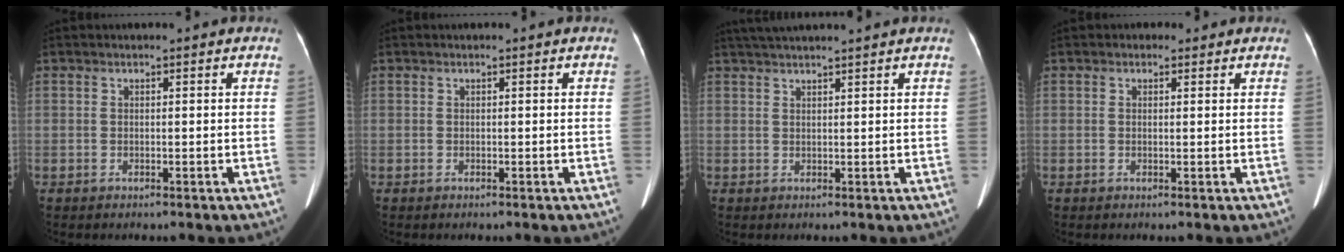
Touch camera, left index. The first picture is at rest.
{"total": 0.0}
{"total": 6.9, "force": [6.1, -0.4, 3.2], "torque": [-0.051, 0.036, 0.093]}
{"total": 0.9, "force": [0.5, 0.8, 0.2], "torque": [-0.003, 0.003, 0.001]}